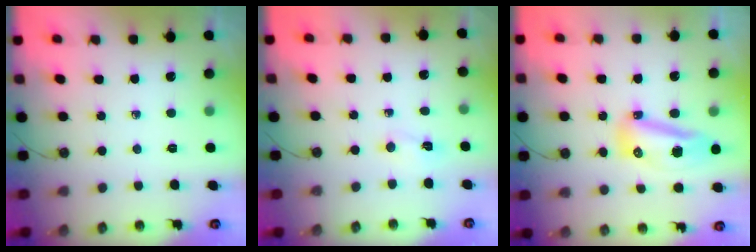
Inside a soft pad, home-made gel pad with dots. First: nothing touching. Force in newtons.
{"total": 2.0, "press": 1.9, "slide": 0.6}
{"total": 23.1, "press": 14.8, "slide": 17.8}